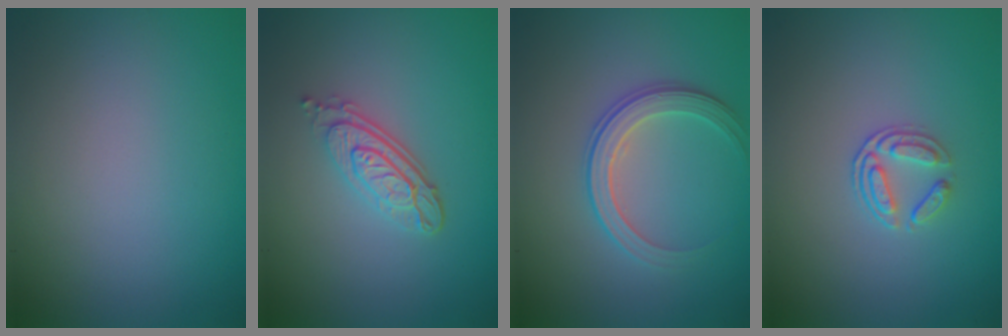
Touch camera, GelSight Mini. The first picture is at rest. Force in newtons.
{"total": 3.9, "press": 2.9, "slide": 2.6}
{"total": 2.8, "press": 2.8, "slide": 0.3}
{"total": 2.0, "press": 1.4, "slide": 1.4}